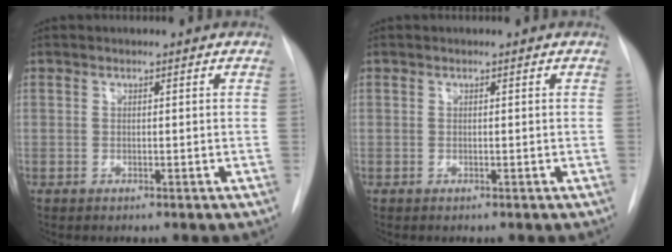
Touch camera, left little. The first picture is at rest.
{"total": 0.0}